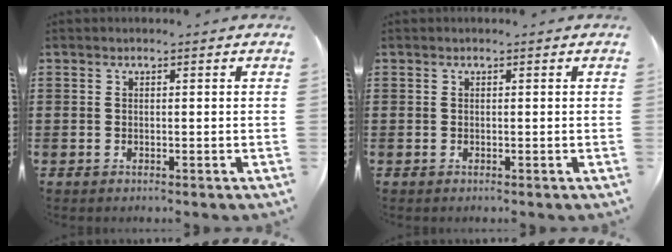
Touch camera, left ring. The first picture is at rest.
{"total": 0.0}